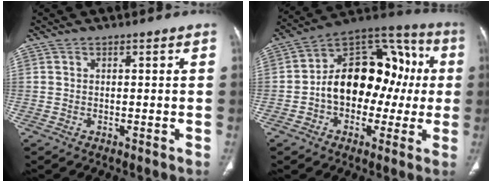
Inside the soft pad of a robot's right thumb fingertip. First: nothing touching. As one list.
[{"total": 19.7, "force": [-0.5, 13.4, 14.4], "torque": [-0.167, 0.061, -0.014]}]